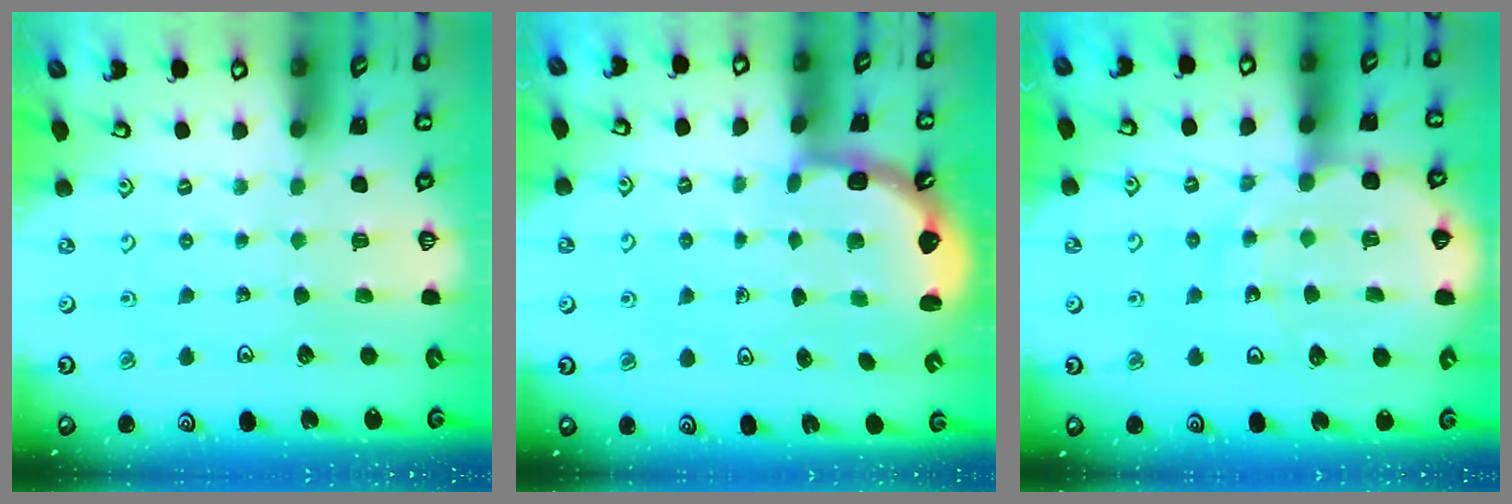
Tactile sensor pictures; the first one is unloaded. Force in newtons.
{"total": 2.5, "press": 2.1, "slide": 1.3}
{"total": 12.4, "press": 12.3, "slide": 1.6}